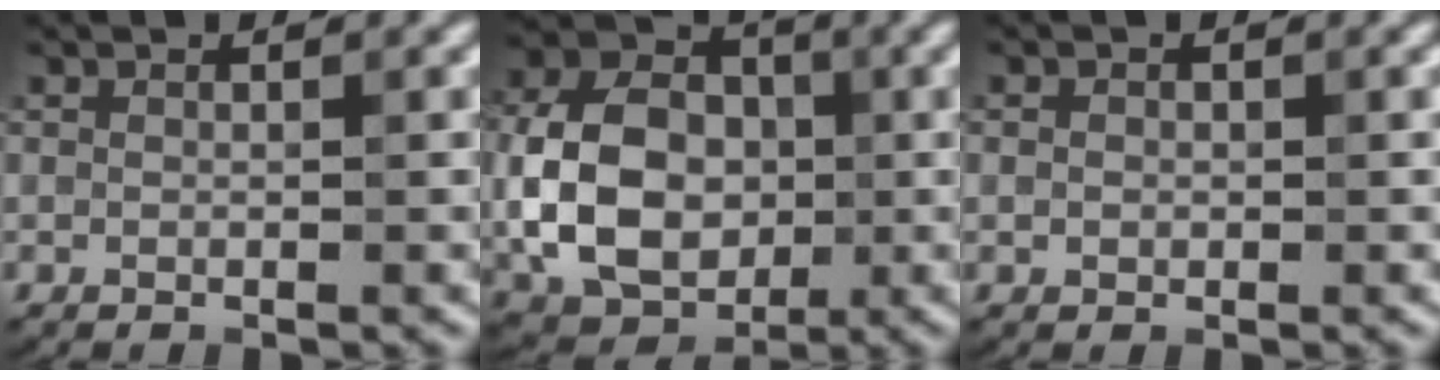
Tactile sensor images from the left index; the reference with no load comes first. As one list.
[{"total": 9.6, "force": [-1.1, 7.2, 6.2], "torque": [-0.135, 0.006, -0.026]}, {"total": 0.8, "force": [0.0, 0.8, 0.3], "torque": [-0.005, -0.001, -0.002]}]